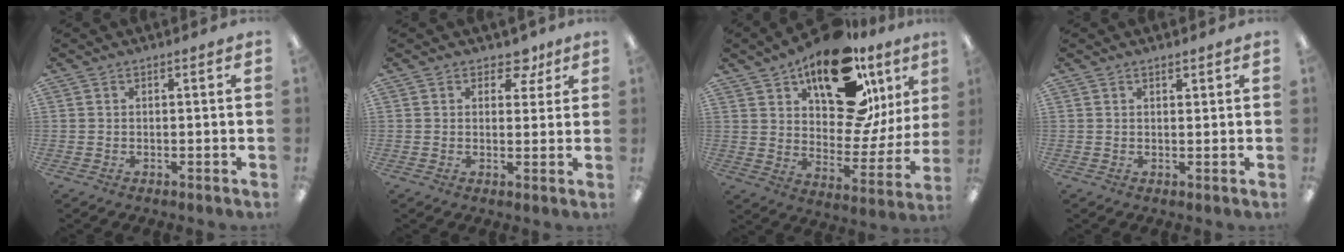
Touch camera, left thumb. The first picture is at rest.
{"total": 5.1, "force": [3.3, 3.2, 2.2], "torque": [-0.019, -0.011, 0.055]}
{"total": 24.3, "force": [15.5, 11.7, 14.6], "torque": [-0.198, -0.097, 0.262]}
{"total": 1.2, "force": [1.0, 0.5, 0.5], "torque": [-0.003, -0.004, 0.017]}